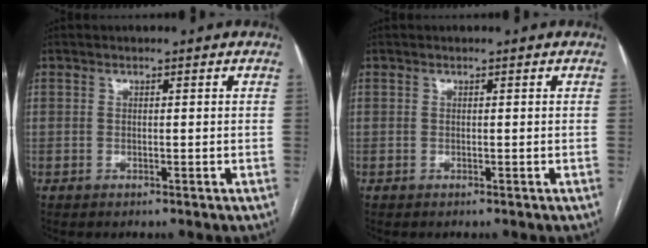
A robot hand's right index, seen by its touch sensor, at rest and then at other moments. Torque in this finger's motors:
{"motor_torque": [0.00, 0.00, 0.00, 0.00]}